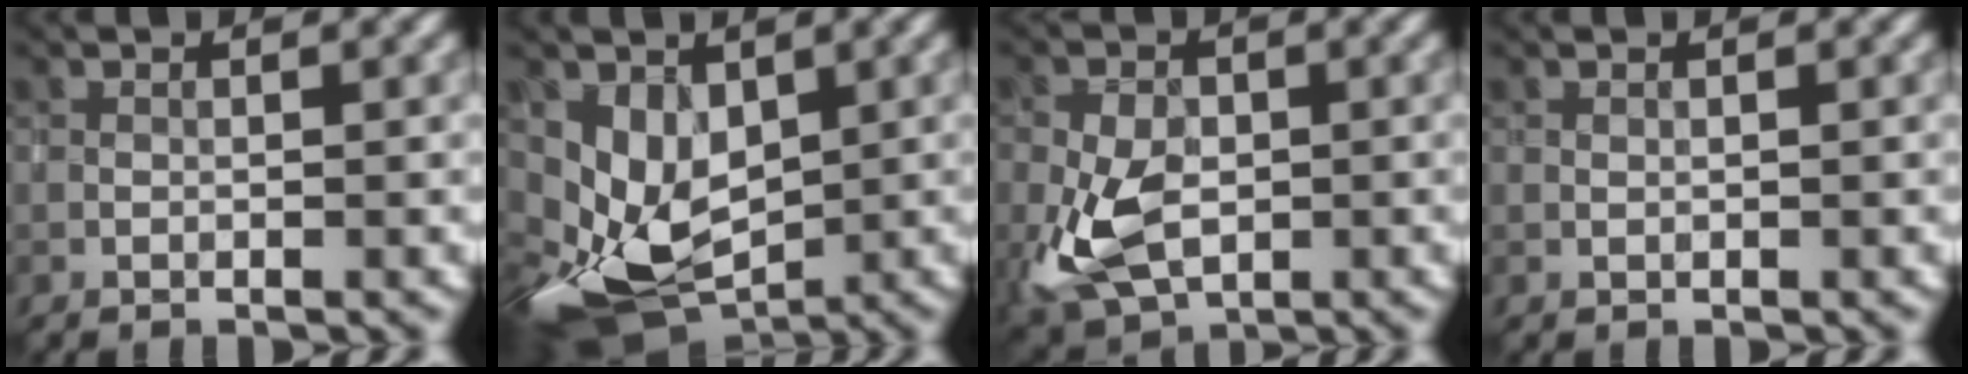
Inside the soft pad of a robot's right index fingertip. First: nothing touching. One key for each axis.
{"total": 6.4, "fx": 0.5, "fy": 4.8, "fz": 4.3, "tx": -0.100, "ty": -0.023, "tz": 0.014}
{"total": 6.6, "fx": -1.3, "fy": 4.4, "fz": 4.8, "tx": -0.107, "ty": -0.008, "tz": -0.029}
{"total": 0.0}